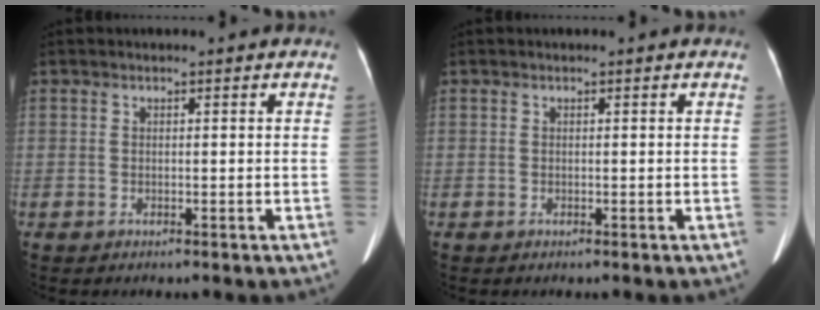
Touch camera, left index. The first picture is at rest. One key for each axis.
{"total": 0.0}